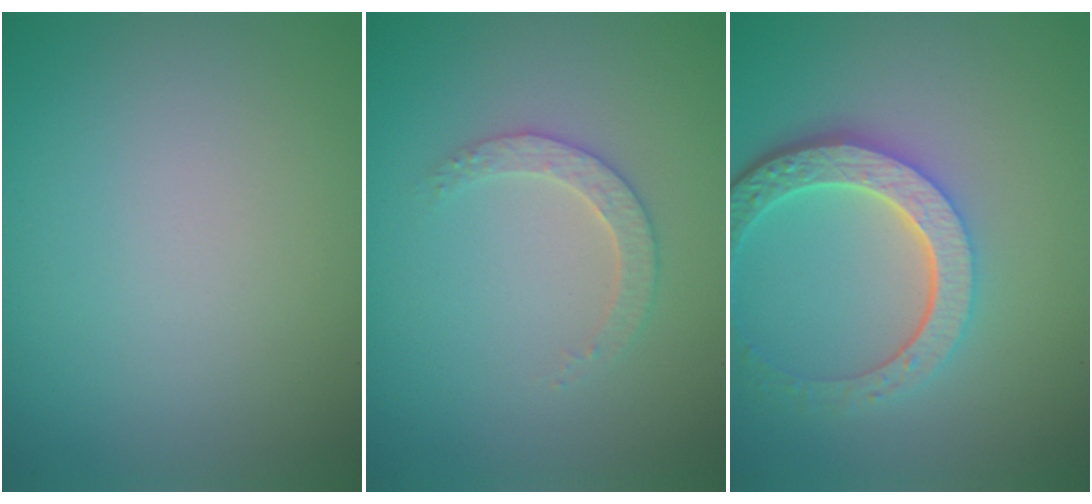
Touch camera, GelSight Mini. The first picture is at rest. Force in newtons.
{"total": 2.2, "press": 2.2, "slide": 0.6}
{"total": 5.7, "press": 4.2, "slide": 3.8}